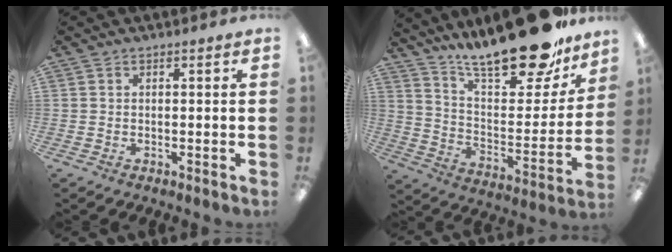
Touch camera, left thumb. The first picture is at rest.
{"total": 24.5, "force": [19.3, 7.8, 12.9], "torque": [-0.186, -0.128, 0.323]}